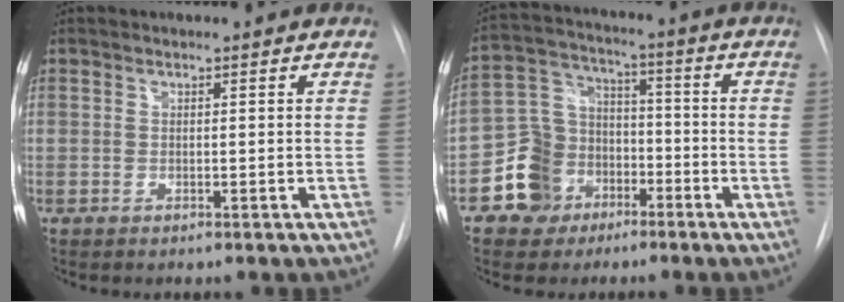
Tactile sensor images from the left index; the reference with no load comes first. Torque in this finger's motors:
{"motor_torque": [0.10, 0.40, -0.01, -0.03]}